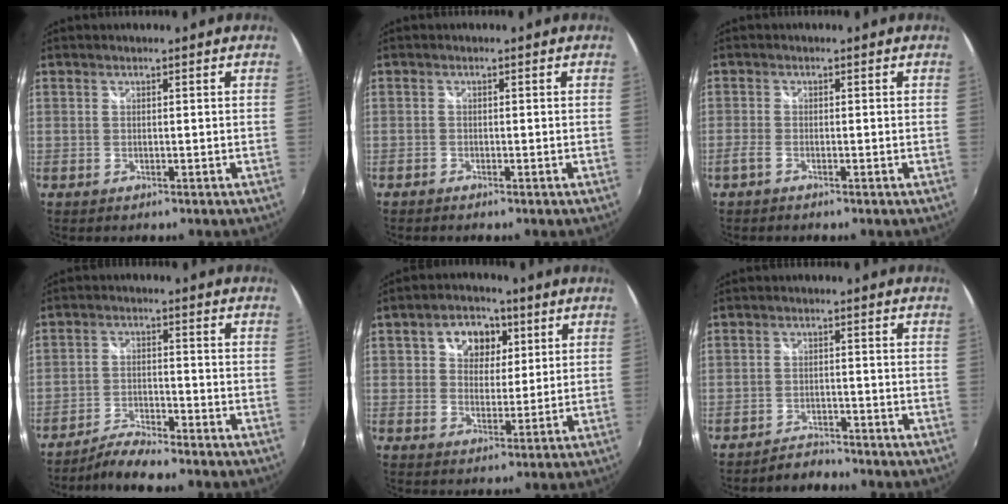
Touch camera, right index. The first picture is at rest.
{"total": 0.9, "force": [-0.8, 0.4, 0.1], "torque": [-0.008, -0.002, -0.019]}
{"total": 1.7, "force": [-1.3, 0.5, 0.9], "torque": [-0.026, -0.002, -0.030]}
{"total": 5.2, "force": [-4.9, 0.4, 1.8], "torque": [-0.050, -0.001, -0.094]}
{"total": 8.5, "force": [3.1, 6.5, 4.5], "torque": [-0.078, 0.018, 0.048]}
{"total": 3.4, "force": [-3.3, 0.9, 0.1], "torque": [-0.013, 0.004, -0.058]}